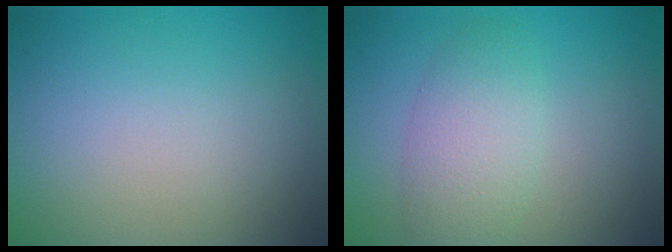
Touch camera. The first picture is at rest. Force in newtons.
{"total": 3.7, "press": 3.7, "slide": 0.2}